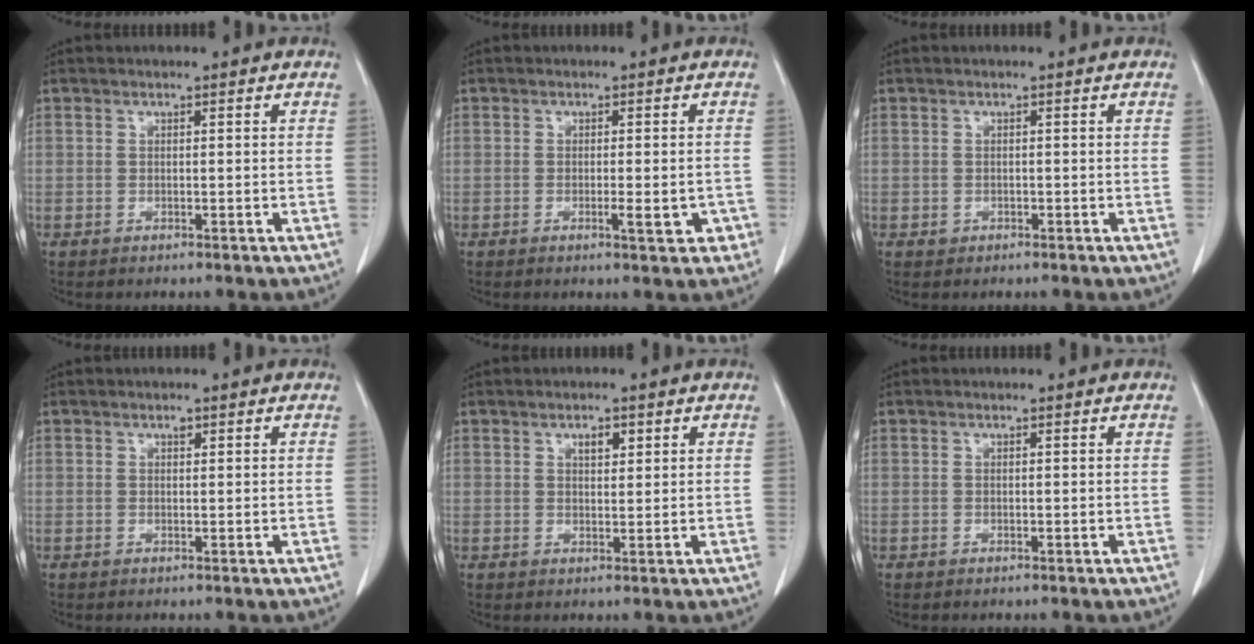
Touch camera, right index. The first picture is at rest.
{"total": 3.6, "force": [-1.3, 1.0, 3.2], "torque": [-0.041, -0.001, -0.016]}
{"total": 0.7, "force": [-0.3, 0.6, 0.1], "torque": [-0.004, 0.002, -0.004]}
{"total": 0.6, "force": [0.4, 0.3, 0.3], "torque": [-0.007, -0.002, 0.006]}
{"total": 2.3, "force": [1.2, 1.0, 1.6], "torque": [-0.026, -0.002, 0.019]}
{"total": 0.0}